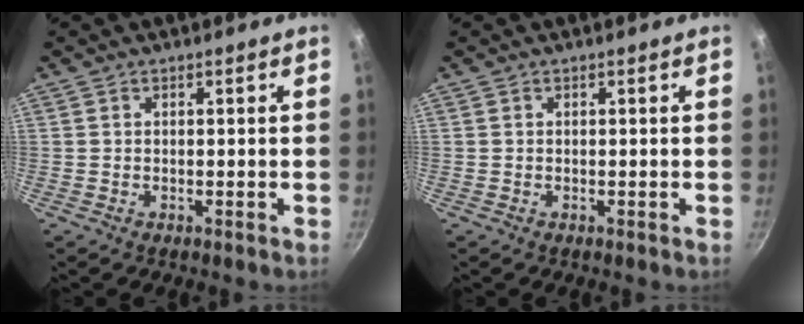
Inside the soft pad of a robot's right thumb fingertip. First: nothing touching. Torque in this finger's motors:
{"motor_torque": [-0.35, 0.09, 0.00, 0.00, 0.00]}